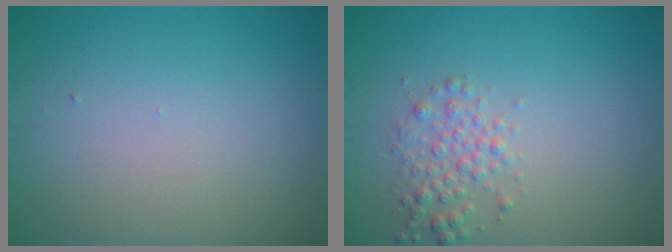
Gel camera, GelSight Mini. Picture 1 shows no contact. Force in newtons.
{"total": 2.2, "press": 2.2, "slide": 0.0}